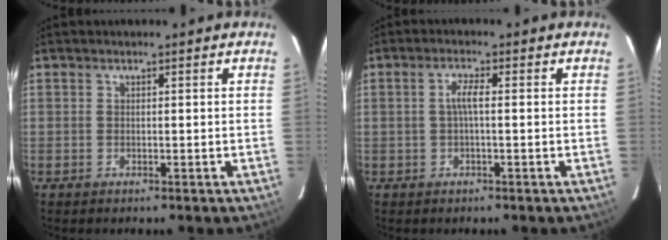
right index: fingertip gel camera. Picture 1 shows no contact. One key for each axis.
{"total": 2.2, "fx": 0.1, "fy": -0.1, "fz": 2.2, "tx": -0.044, "ty": 0.003, "tz": 0.000}